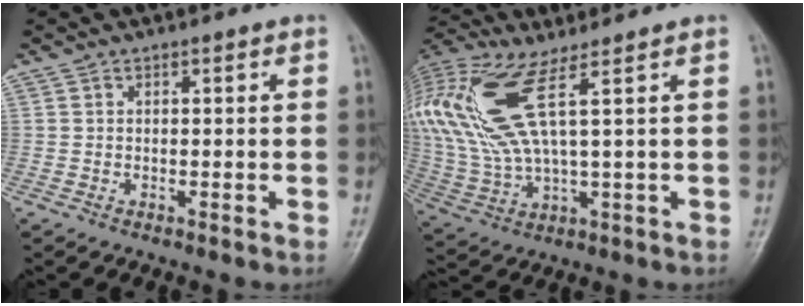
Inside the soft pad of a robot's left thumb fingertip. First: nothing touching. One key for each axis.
{"total": 15.4, "fx": 5.8, "fy": 4.0, "fz": 13.7, "tx": -0.343, "ty": -0.005, "tz": 0.118}